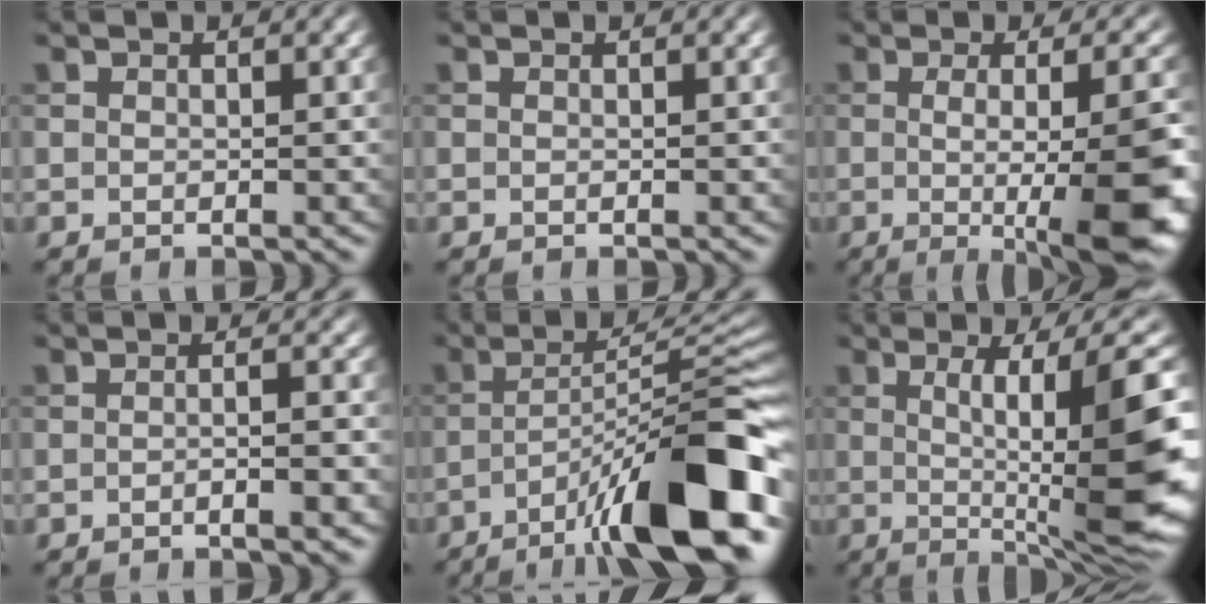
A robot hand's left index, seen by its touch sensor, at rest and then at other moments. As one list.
[{"total": 0.0}, {"total": 10.9, "force": [-1.9, 2.9, 10.3], "torque": [-0.123, -0.014, -0.020]}, {"total": 3.0, "force": [-0.8, 0.9, 2.8], "torque": [-0.022, 0.007, -0.018]}, {"total": 14.0, "force": [-7.4, 2.7, 11.6], "torque": [-0.173, 0.016, -0.121]}, {"total": 14.2, "force": [0.2, 3.0, 13.9], "torque": [-0.187, 0.003, 0.010]}]